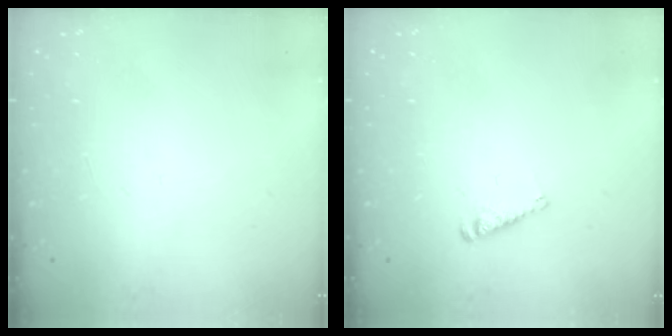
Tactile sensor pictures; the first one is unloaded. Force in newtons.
{"total": 3.9, "press": 3.9, "slide": 0.5}